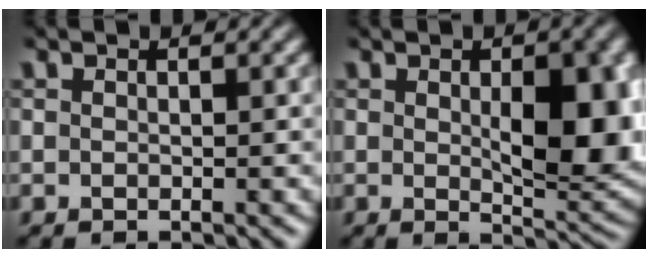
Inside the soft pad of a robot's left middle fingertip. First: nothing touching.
{"total": 8.3, "force": [0.4, 3.6, 7.4], "torque": [-0.102, -0.006, 0.016]}